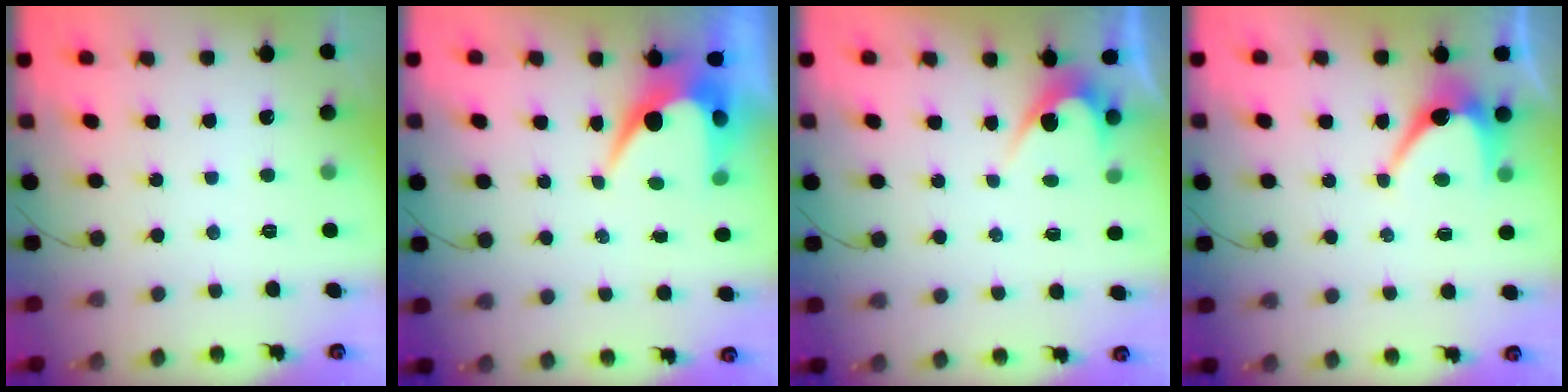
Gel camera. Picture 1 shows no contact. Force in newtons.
{"total": 7.5, "press": 7.4, "slide": 0.4}
{"total": 2.6, "press": 2.6, "slide": 0.1}
{"total": 6.9, "press": 6.9, "slide": 0.8}